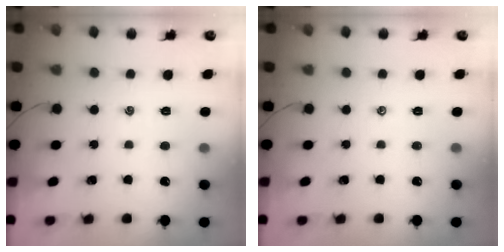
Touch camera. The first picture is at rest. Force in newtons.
{"total": 0.0}